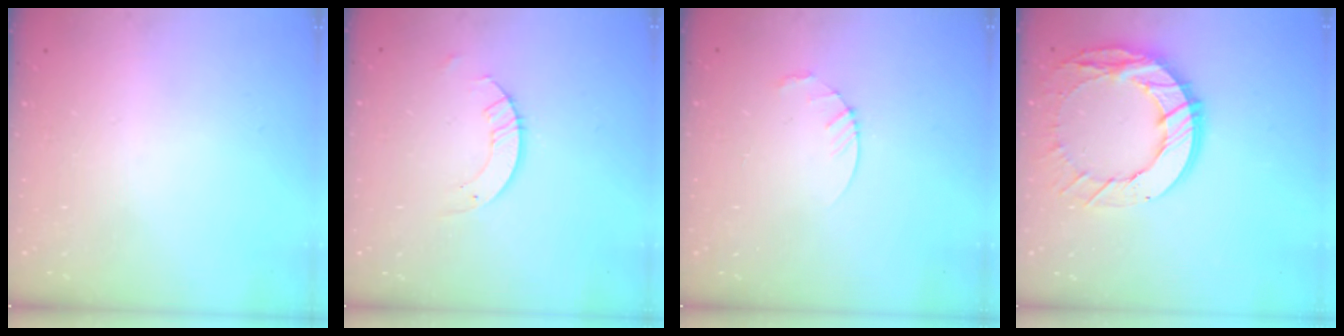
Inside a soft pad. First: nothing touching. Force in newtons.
{"total": 4.0, "press": 4.0, "slide": 0.2}
{"total": 3.7, "press": 3.7, "slide": 0.5}
{"total": 16.6, "press": 16.6, "slide": 1.5}